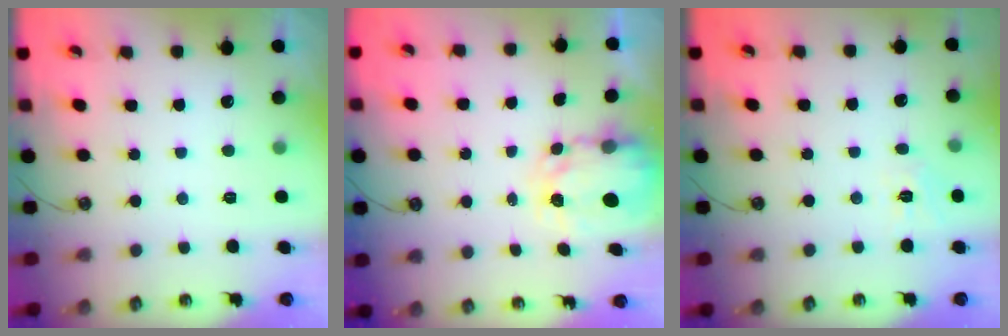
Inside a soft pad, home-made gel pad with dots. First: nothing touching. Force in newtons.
{"total": 4.0, "press": 4.0, "slide": 0.1}
{"total": 5.7, "press": 5.7, "slide": 0.5}